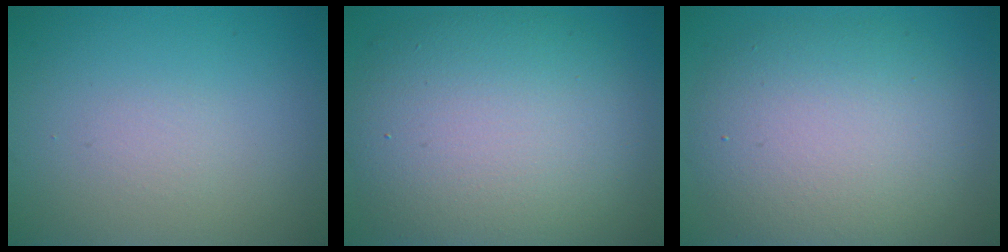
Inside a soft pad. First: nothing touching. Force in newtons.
{"total": 10.9, "press": 10.9, "slide": 0.6}
{"total": 8.3, "press": 8.2, "slide": 0.2}